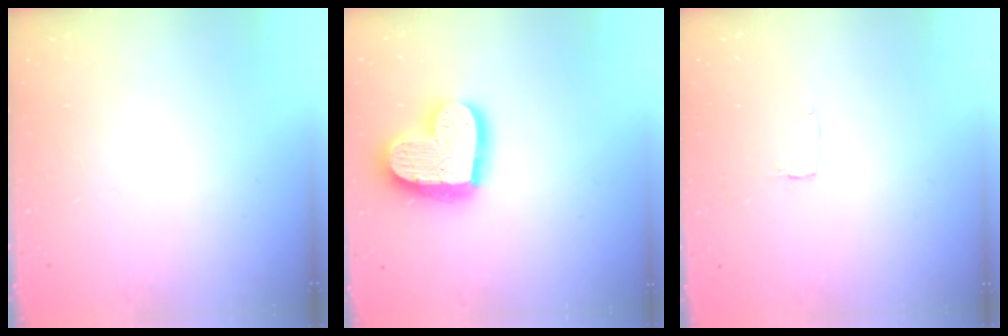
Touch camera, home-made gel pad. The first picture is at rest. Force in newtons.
{"total": 19.6, "press": 19.5, "slide": 1.4}
{"total": 1.7, "press": 1.7, "slide": 0.1}